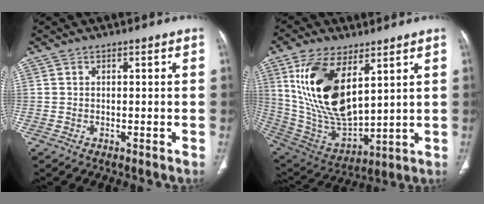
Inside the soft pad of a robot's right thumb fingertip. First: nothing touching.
{"total": 20.1, "force": [7.5, 9.7, 15.9], "torque": [-0.295, -0.032, 0.159]}